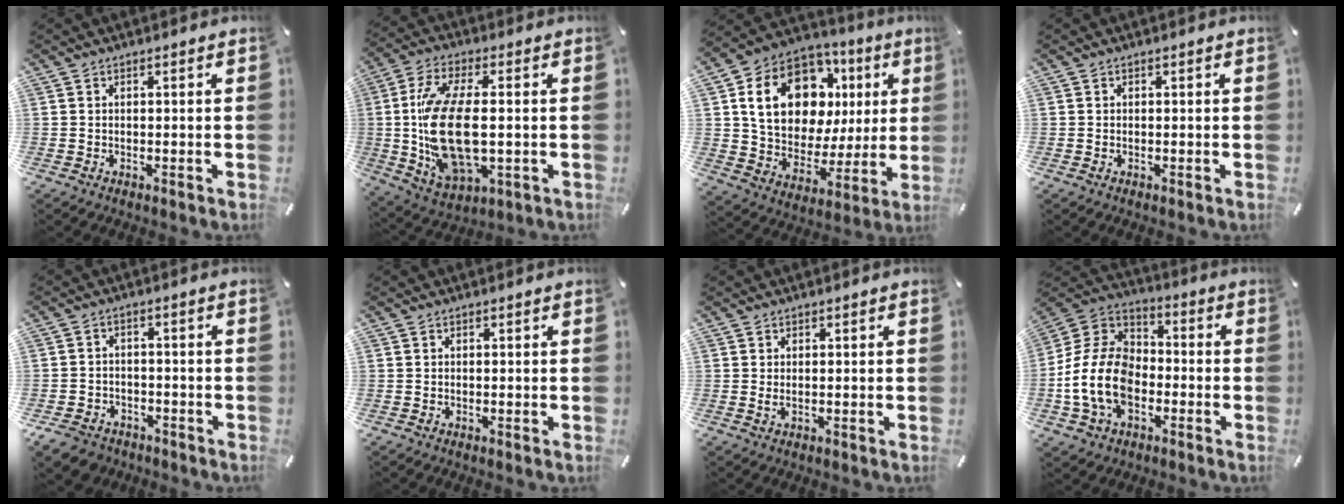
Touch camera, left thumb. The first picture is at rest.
{"total": 18.7, "force": [0.1, 9.1, 16.3], "torque": [-0.353, -0.014, 0.005]}
{"total": 19.5, "force": [7.1, 14.0, 11.5], "torque": [-0.202, -0.022, 0.134]}
{"total": 0.0}
{"total": 5.5, "force": [-3.8, 3.7, 1.5], "torque": [-0.038, 0.020, -0.075]}
{"total": 0.0}
{"total": 1.3, "force": [0.3, 0.5, 1.2], "torque": [-0.015, -0.003, 0.002]}
{"total": 15.0, "force": [-4.5, 10.9, 9.3], "torque": [-0.224, 0.018, -0.087]}